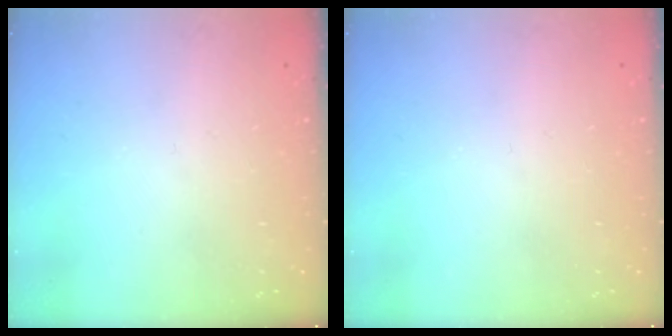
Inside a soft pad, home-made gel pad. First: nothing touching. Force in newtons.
{"total": 0.0}